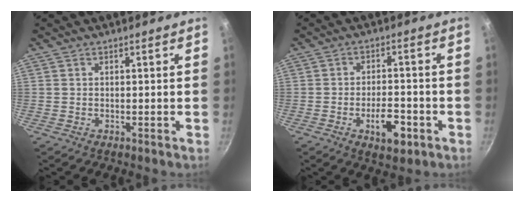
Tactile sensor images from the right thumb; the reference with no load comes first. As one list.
[{"total": 7.5, "force": [-3.1, 3.5, 5.9], "torque": [-0.074, 0.016, -0.044]}]